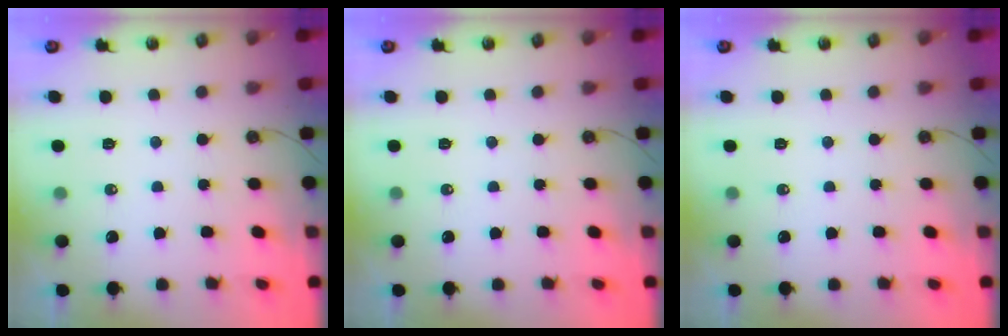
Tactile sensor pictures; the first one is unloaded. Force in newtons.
{"total": 0.0}
{"total": 0.0}